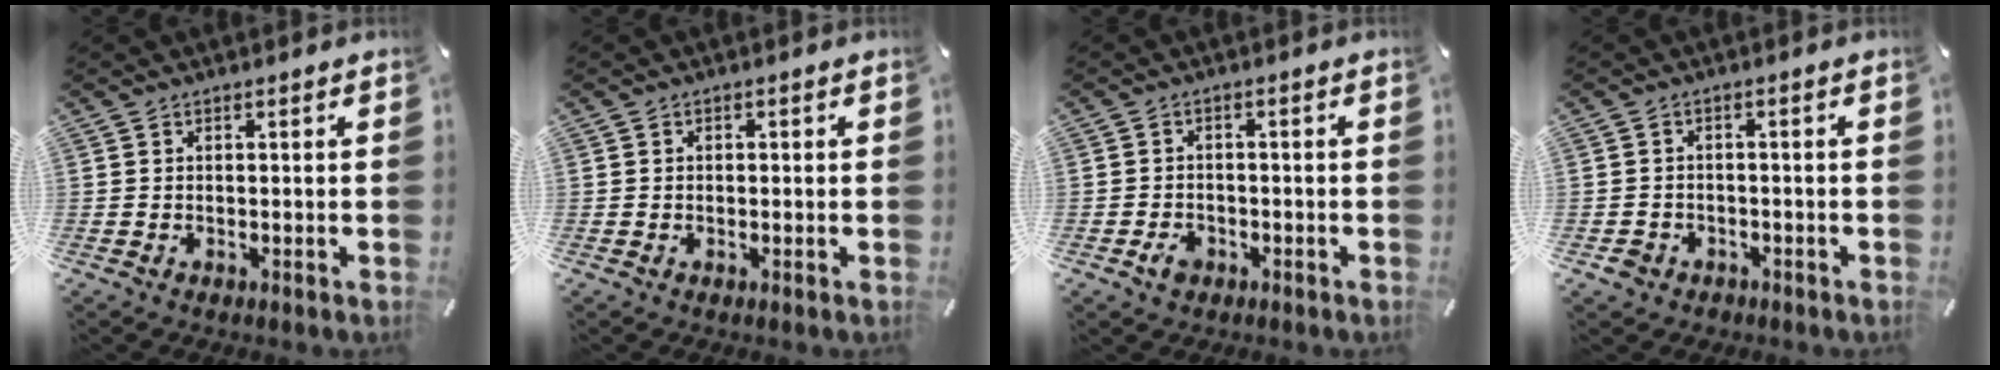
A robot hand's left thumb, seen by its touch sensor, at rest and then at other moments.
{"total": 0.7, "force": [-0.1, 0.6, 0.3], "torque": [-0.006, 0.004, -0.004]}
{"total": 3.2, "force": [-1.7, 2.3, 1.4], "torque": [-0.031, 0.005, -0.032]}
{"total": 3.2, "force": [-1.6, 2.6, 0.7], "torque": [-0.018, 0.005, -0.035]}